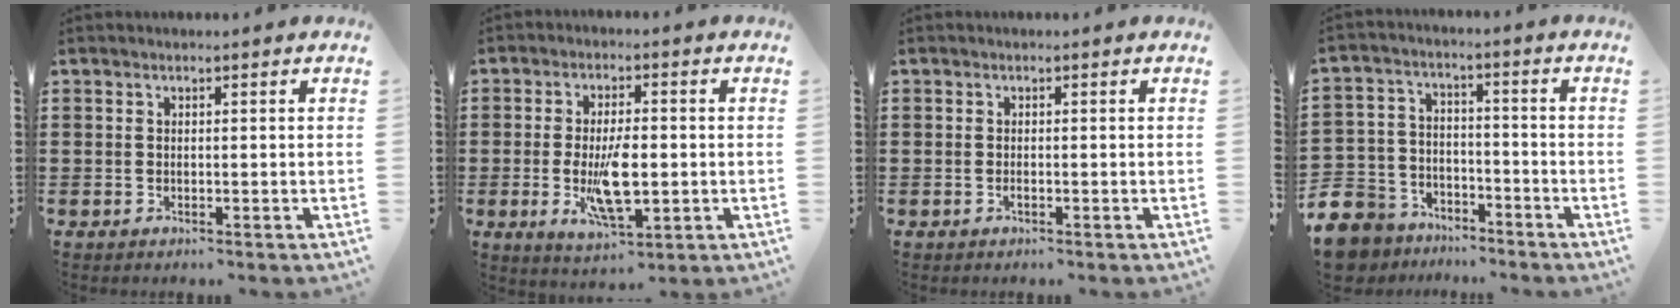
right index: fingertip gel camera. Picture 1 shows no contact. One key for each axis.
{"total": 8.3, "fx": -1.2, "fy": 3.2, "fz": 7.6, "tx": -0.148, "ty": -0.009, "tz": -0.024}
{"total": 0.6, "fx": -0.3, "fy": 0.2, "fz": 0.5, "tx": -0.010, "ty": -0.004, "tz": -0.006}
{"total": 8.1, "fx": -7.1, "fy": 3.8, "fz": 0.8, "tx": -0.063, "ty": 0.012, "tz": -0.148}